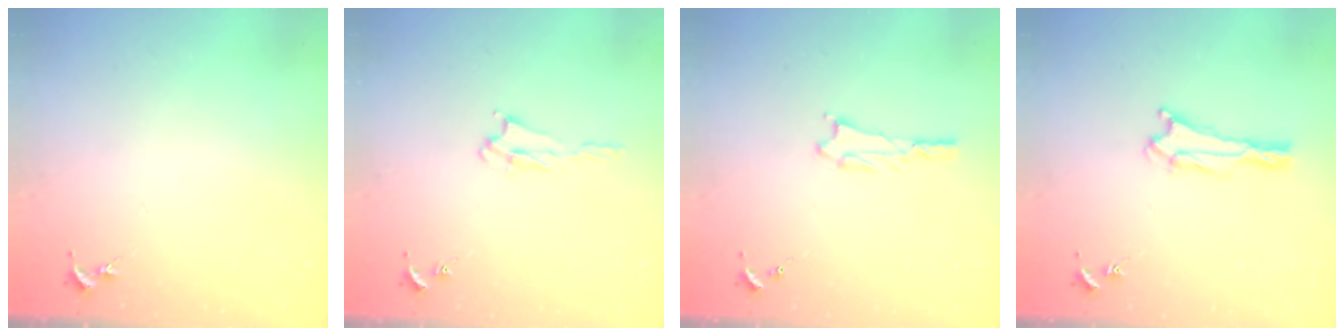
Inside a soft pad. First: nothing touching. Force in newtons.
{"total": 2.1, "press": 2.0, "slide": 0.3}
{"total": 1.0, "press": 1.0, "slide": 0.1}
{"total": 0.7, "press": 0.7, "slide": 0.1}